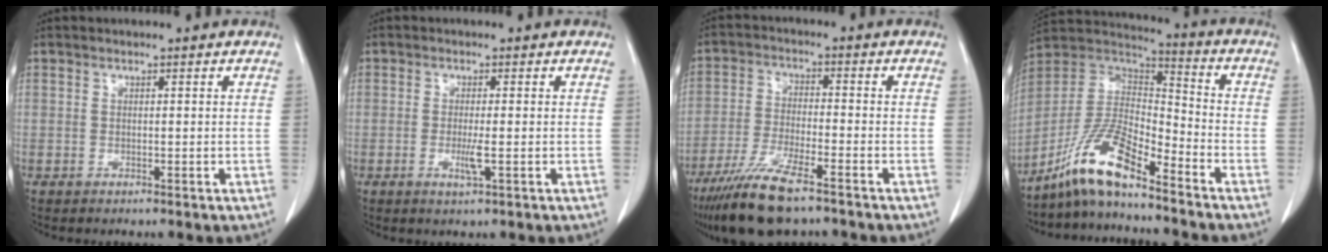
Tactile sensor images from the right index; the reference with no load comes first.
{"total": 2.6, "force": [-0.6, 0.1, 2.5], "torque": [-0.049, -0.004, -0.010]}
{"total": 10.8, "force": [-7.9, 1.6, 7.2], "torque": [-0.144, -0.029, -0.143]}
{"total": 12.0, "force": [-9.1, 1.8, 7.7], "torque": [-0.162, 0.013, -0.172]}